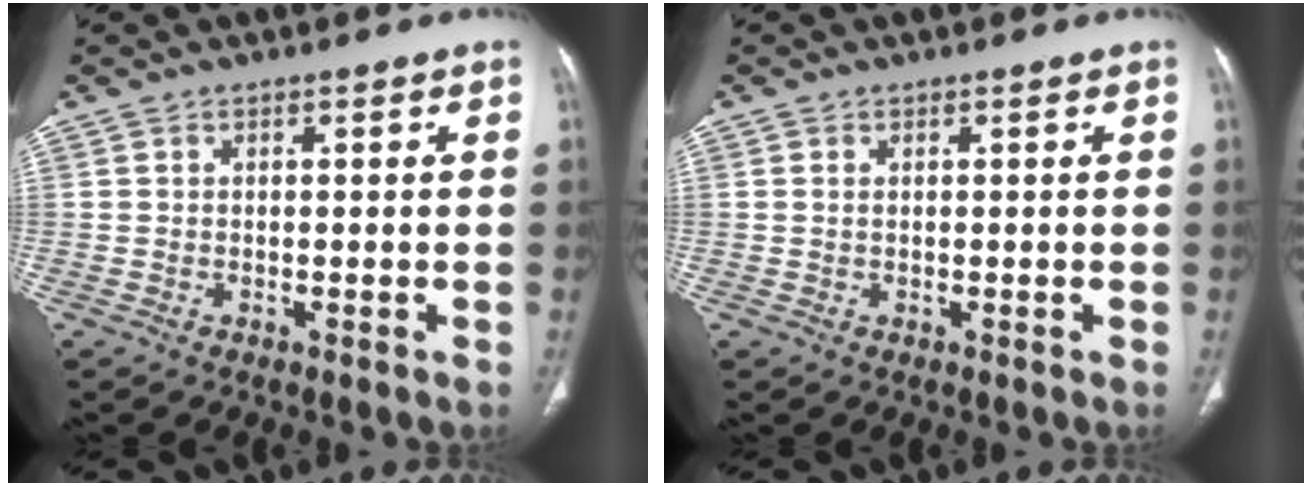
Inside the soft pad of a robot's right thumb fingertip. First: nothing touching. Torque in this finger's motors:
{"motor_torque": [-0.05, -0.13, -0.42, 0.34, -0.02]}